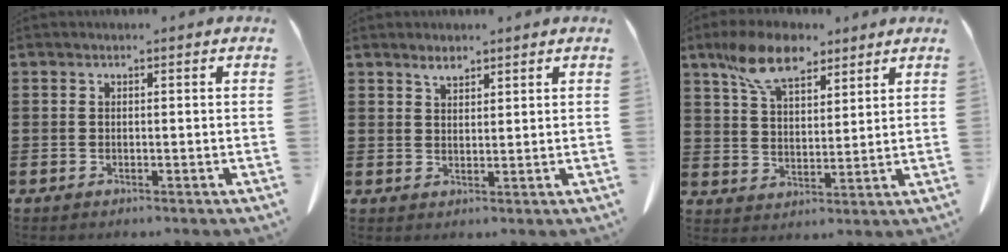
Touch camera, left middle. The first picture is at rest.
{"total": 2.1, "force": [1.8, 0.7, 0.9], "torque": [-0.013, -0.001, 0.031]}
{"total": 9.7, "force": [6.9, 4.1, 5.4], "torque": [-0.119, -0.006, 0.128]}